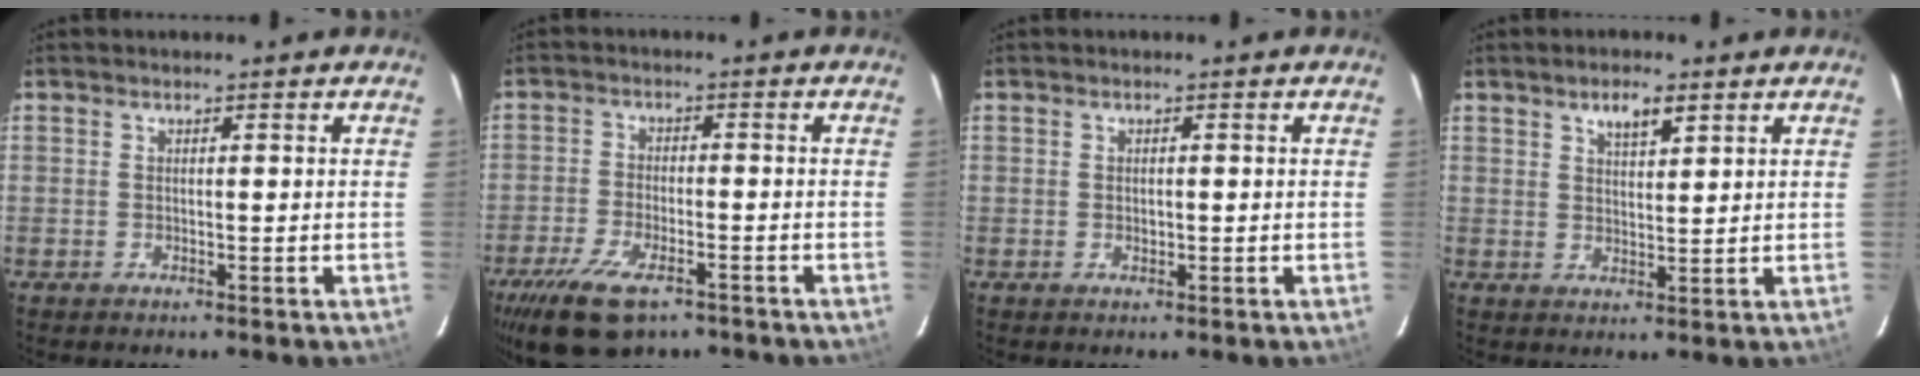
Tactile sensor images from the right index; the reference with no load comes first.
{"total": 12.0, "force": [-7.9, 5.0, 7.6], "torque": [-0.173, -0.026, -0.138]}
{"total": 1.0, "force": [0.0, 0.7, 0.6], "torque": [-0.011, 0.002, 0.001]}
{"total": 4.2, "force": [2.6, 1.5, 2.9], "torque": [-0.048, 0.006, 0.046]}